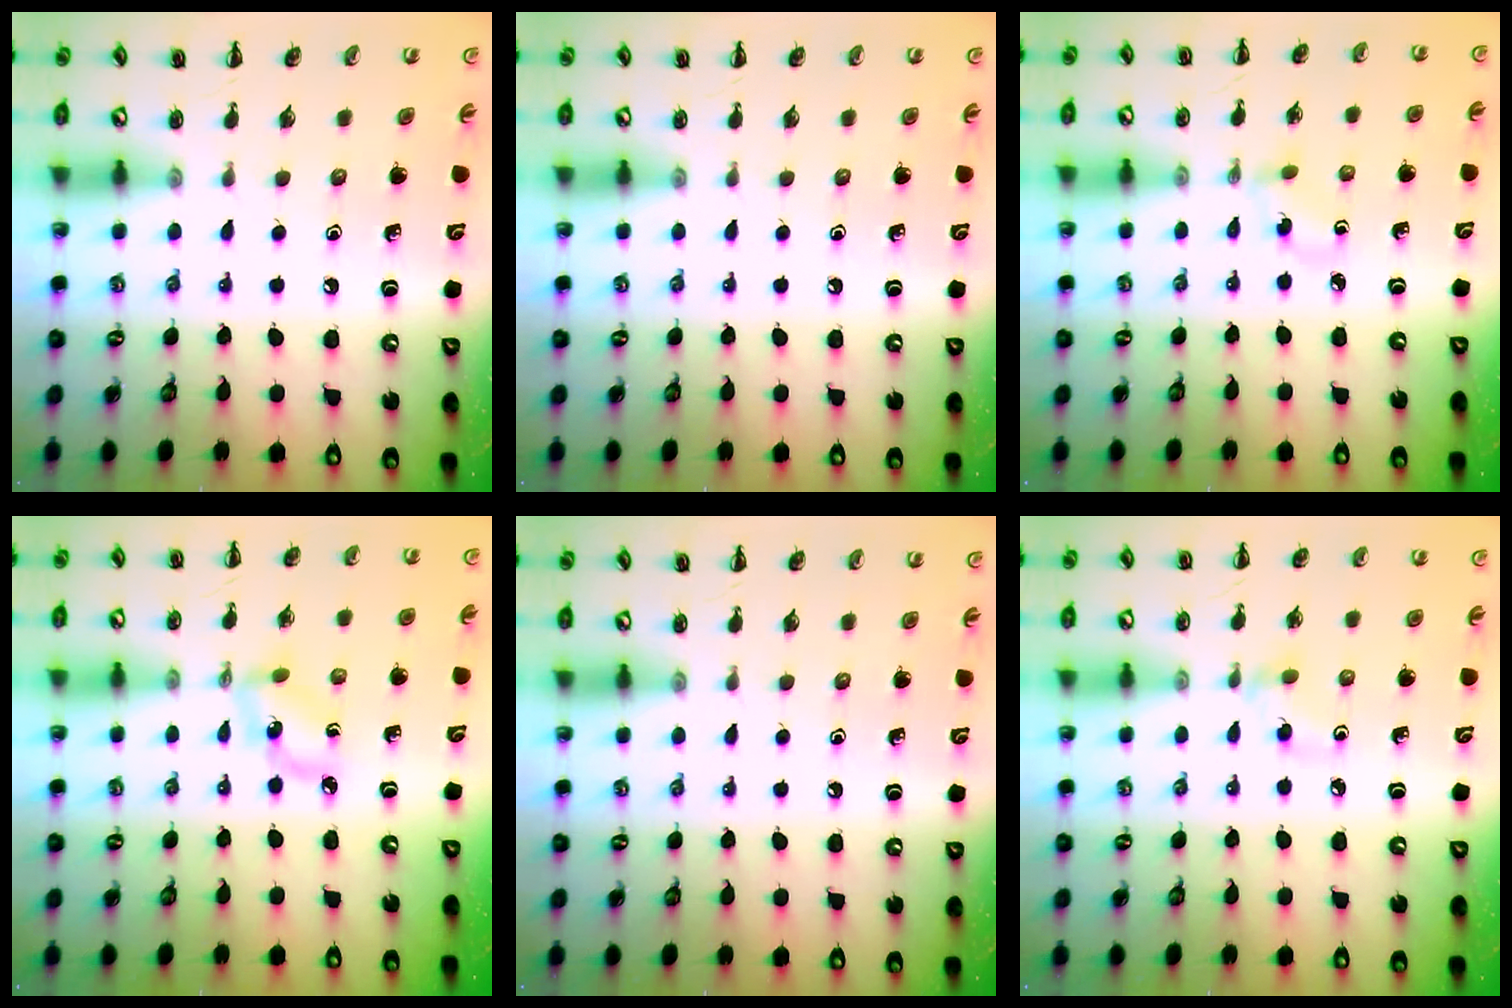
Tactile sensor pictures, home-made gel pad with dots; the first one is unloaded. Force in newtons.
{"total": 0.0}
{"total": 1.9, "press": 1.6, "slide": 1.0}
{"total": 4.0, "press": 3.9, "slide": 1.0}
{"total": 0.0}
{"total": 2.9, "press": 2.7, "slide": 1.0}